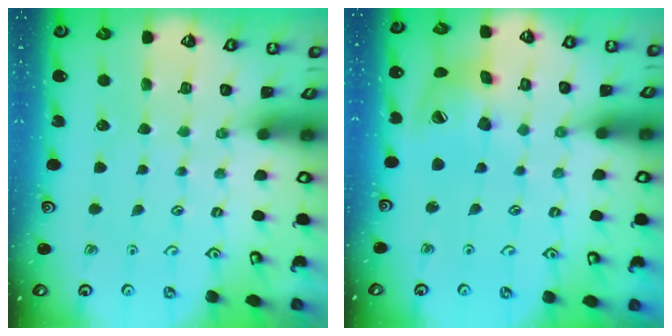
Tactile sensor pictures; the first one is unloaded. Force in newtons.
{"total": 14.7, "press": 14.5, "slide": 2.3}